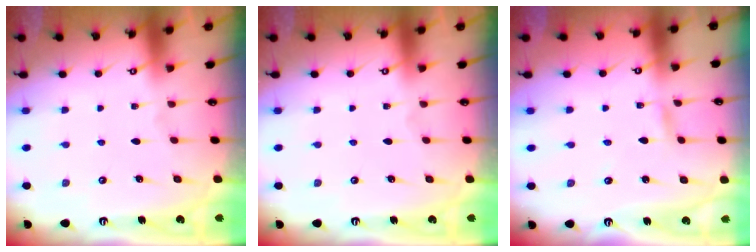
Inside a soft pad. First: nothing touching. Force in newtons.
{"total": 0.0}
{"total": 2.3, "press": 2.3, "slide": 0.2}